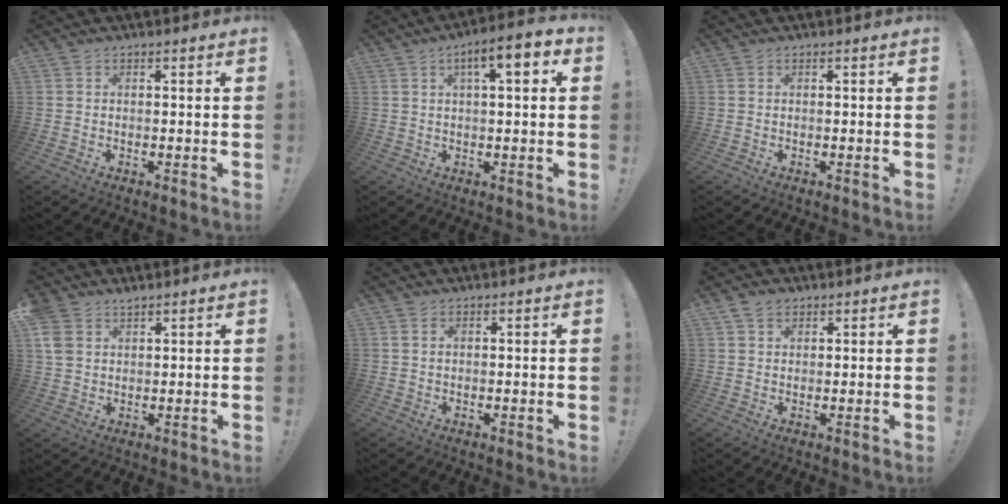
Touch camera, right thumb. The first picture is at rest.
{"total": 7.9, "force": [2.6, 2.1, 7.2], "torque": [-0.098, -0.010, 0.035]}
{"total": 0.0}
{"total": 5.2, "force": [3.0, 3.5, 2.4], "torque": [-0.043, -0.014, 0.058]}
{"total": 1.2, "force": [0.6, 0.8, 0.7], "torque": [-0.015, 0.004, 0.011]}
{"total": 3.5, "force": [2.2, 2.3, 1.3], "torque": [-0.015, -0.007, 0.040]}